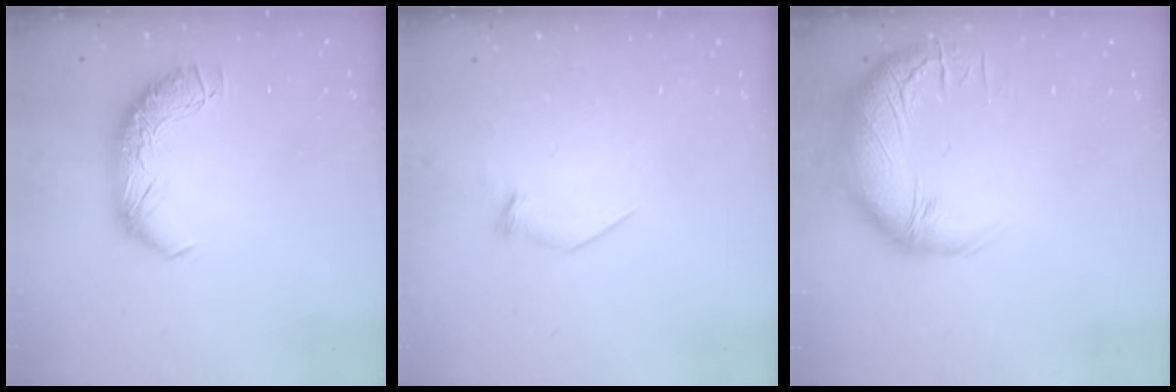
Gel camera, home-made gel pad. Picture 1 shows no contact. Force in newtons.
{"total": 6.2, "press": 6.1, "slide": 0.8}
{"total": 3.0, "press": 0.6, "slide": 3.0}